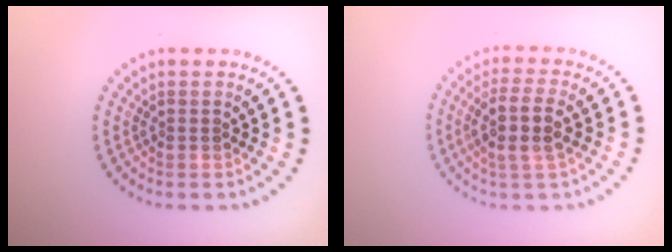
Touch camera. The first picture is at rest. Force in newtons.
{"total": 3.5, "press": 3.2, "slide": 1.6}